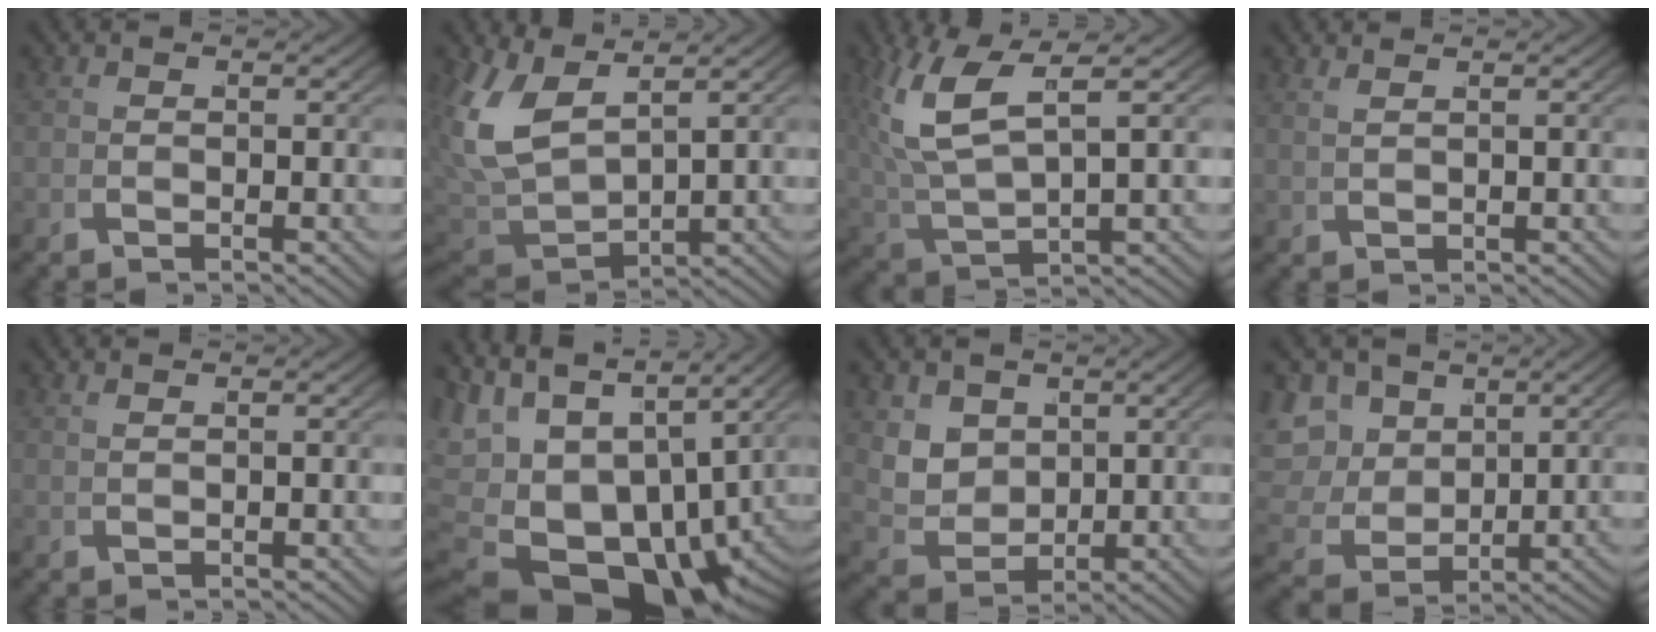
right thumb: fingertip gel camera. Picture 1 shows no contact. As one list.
[{"total": 7.9, "force": [1.8, 5.2, 5.7], "torque": [-0.155, -0.027, 0.059]}, {"total": 7.7, "force": [2.2, 4.5, 5.8], "torque": [-0.140, -0.010, 0.054]}, {"total": 1.8, "force": [1.6, -0.4, 0.5], "torque": [-0.006, 0.007, 0.039]}, {"total": 1.1, "force": [1.0, -0.5, 0.1], "torque": [-0.002, 0.003, 0.027]}, {"total": 18.3, "force": [-1.8, 12.9, 12.9], "torque": [-0.252, -0.046, -0.010]}, {"total": 6.5, "force": [0.7, 5.1, 3.9], "torque": [-0.108, -0.043, 0.038]}, {"total": 10.6, "force": [0.2, 9.0, 5.6], "torque": [-0.153, -0.048, 0.019]}]